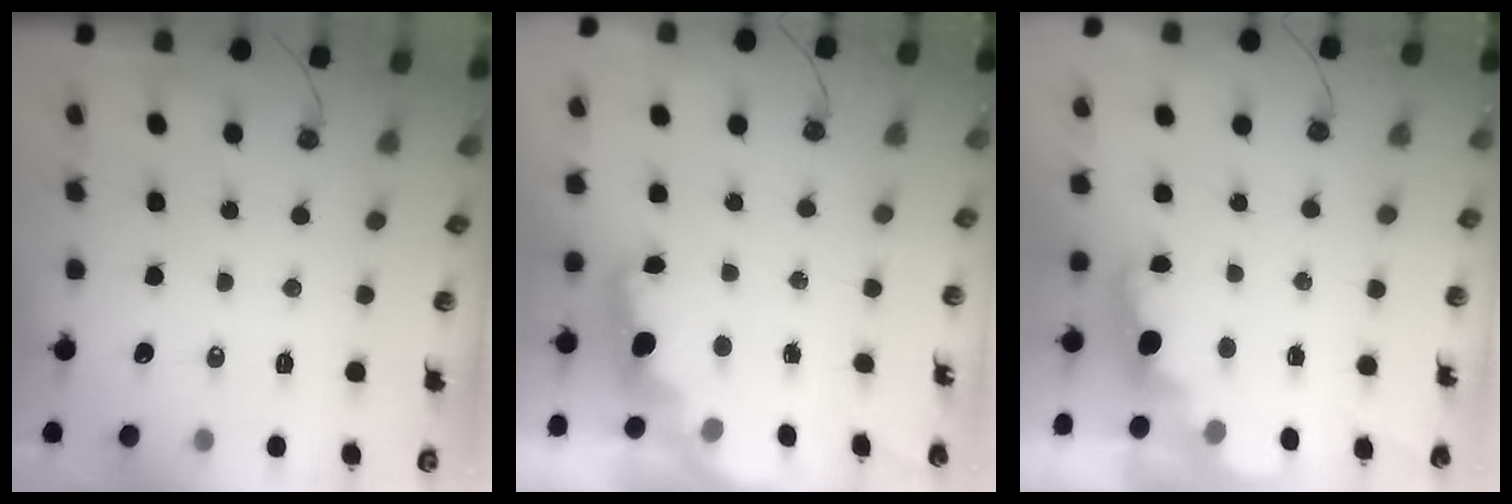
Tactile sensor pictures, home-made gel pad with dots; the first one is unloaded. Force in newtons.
{"total": 2.7, "press": 2.6, "slide": 0.6}
{"total": 2.3, "press": 2.3, "slide": 0.5}